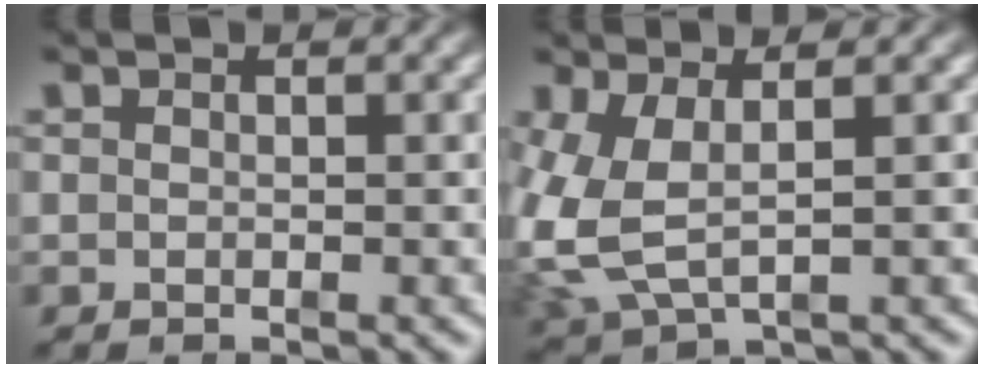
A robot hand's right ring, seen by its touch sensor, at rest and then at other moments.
{"total": 6.9, "force": [0.0, 5.2, 4.5], "torque": [-0.136, -0.021, 0.011]}